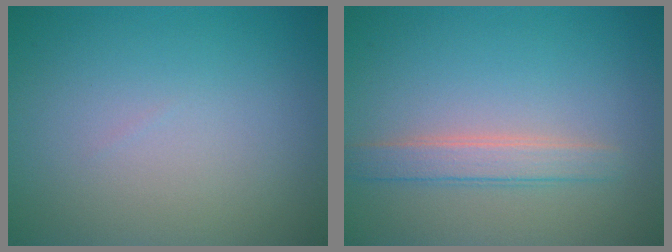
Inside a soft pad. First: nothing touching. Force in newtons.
{"total": 2.4, "press": 2.4, "slide": 0.2}